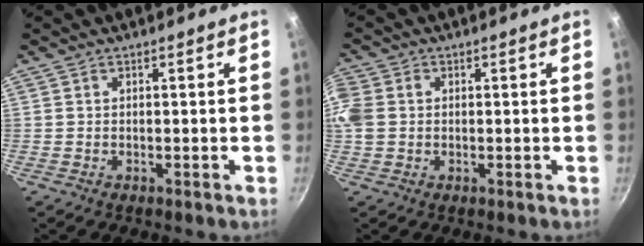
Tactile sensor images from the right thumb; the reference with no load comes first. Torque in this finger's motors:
{"motor_torque": [0.56, 1.37, 1.14, 0.29, 0.08]}